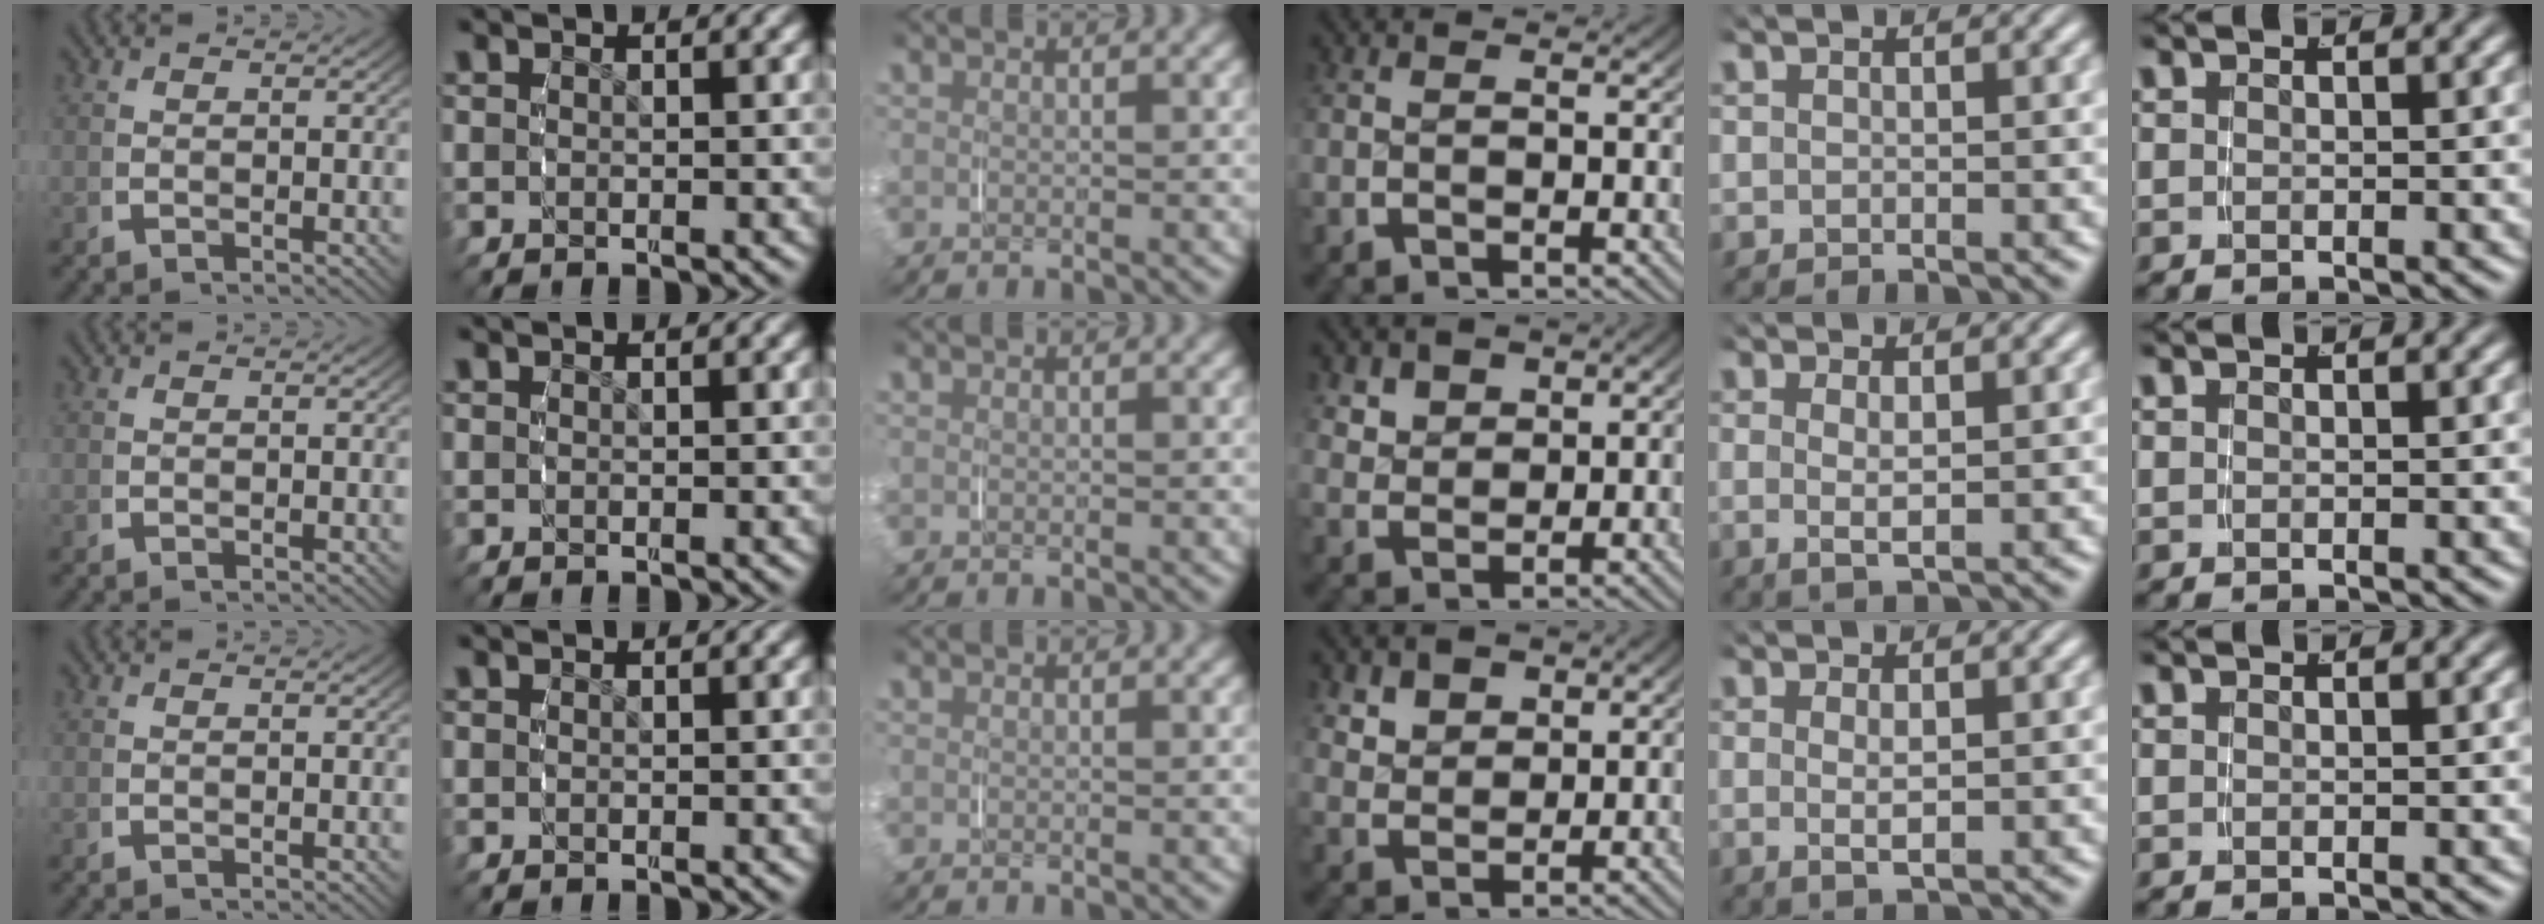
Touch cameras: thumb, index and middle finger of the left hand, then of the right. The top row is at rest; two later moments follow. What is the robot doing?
{"motion": "grasp_and_lifting", "object": "pen bag"}